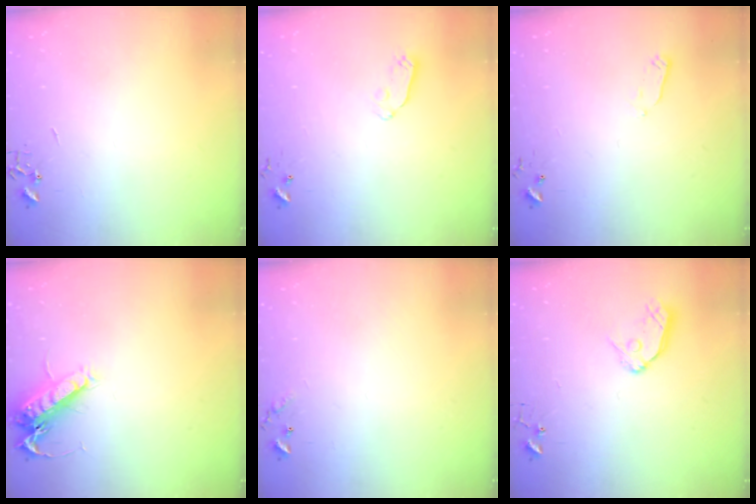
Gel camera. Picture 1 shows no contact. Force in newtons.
{"total": 5.6, "press": 5.6, "slide": 0.3}
{"total": 2.7, "press": 2.6, "slide": 0.4}
{"total": 13.8, "press": 13.8, "slide": 1.2}
{"total": 6.6, "press": 6.6, "slide": 0.5}
{"total": 9.5, "press": 9.5, "slide": 0.9}